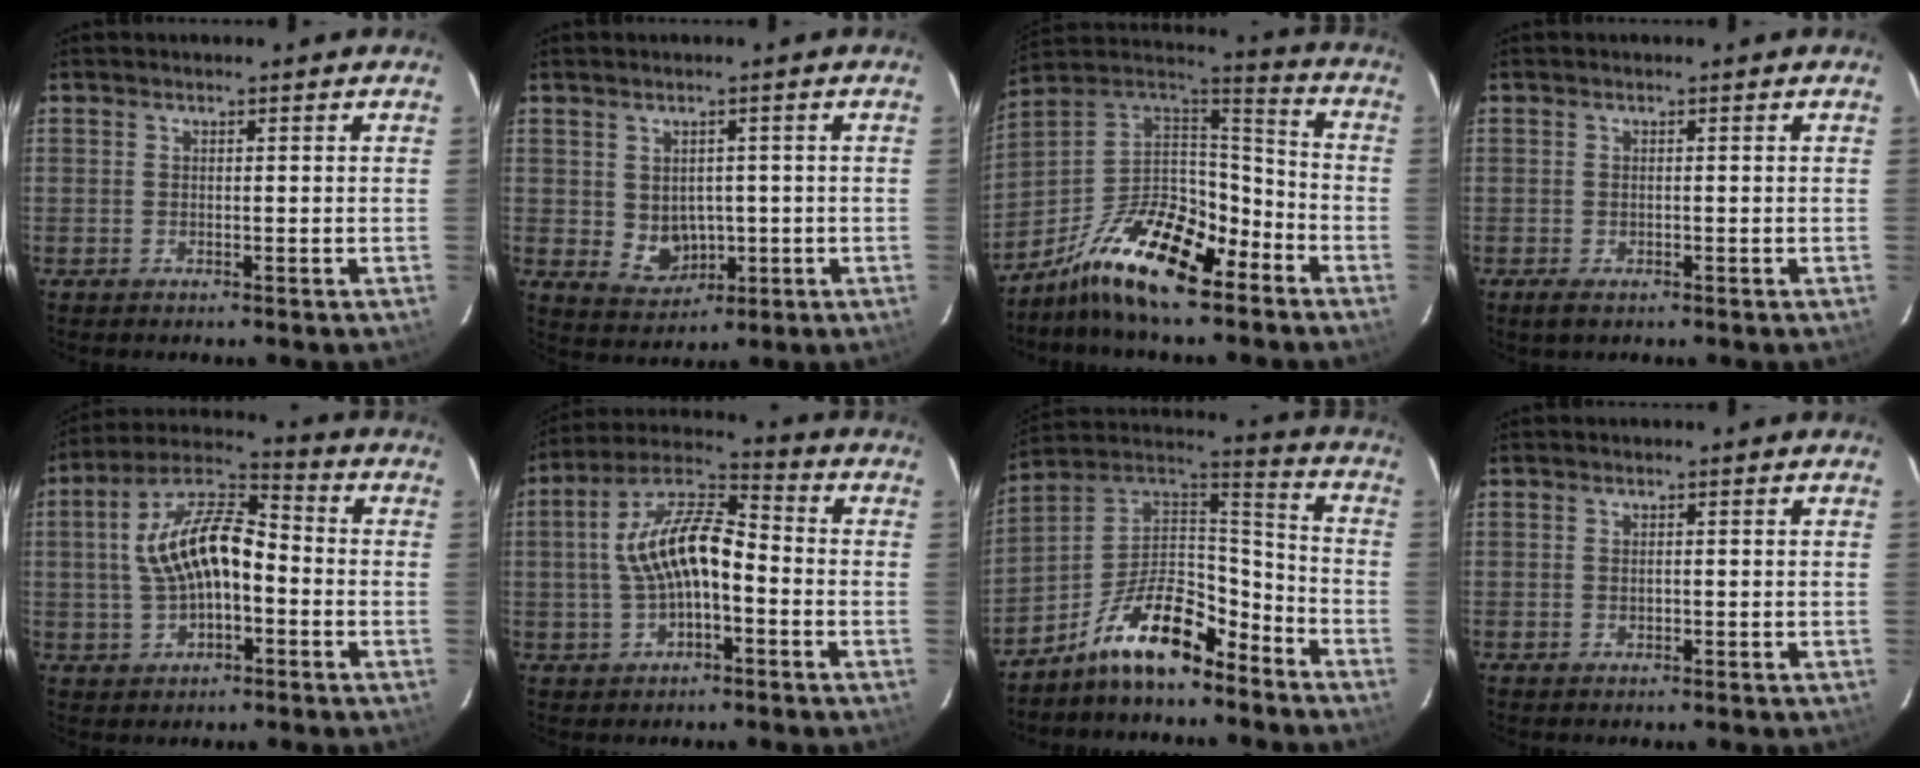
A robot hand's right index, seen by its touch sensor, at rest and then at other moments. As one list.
[{"total": 5.5, "force": [-0.2, 4.8, 2.7], "torque": [-0.052, 0.001, 0.016]}, {"total": 18.5, "force": [-11.6, 7.3, 12.5], "torque": [-0.239, 0.010, -0.215]}, {"total": 2.0, "force": [-1.2, 0.9, 1.3], "torque": [-0.027, -0.005, -0.020]}, {"total": 13.4, "force": [-1.0, 6.5, 11.6], "torque": [-0.228, 0.025, -0.017]}, {"total": 12.5, "force": [-1.6, 5.5, 11.1], "torque": [-0.217, 0.023, -0.028]}, {"total": 14.5, "force": [-9.7, 5.6, 9.2], "torque": [-0.187, 0.032, -0.178]}, {"total": 0.8, "force": [-0.1, 0.5, 0.5], "torque": [-0.008, 0.004, -0.002]}]